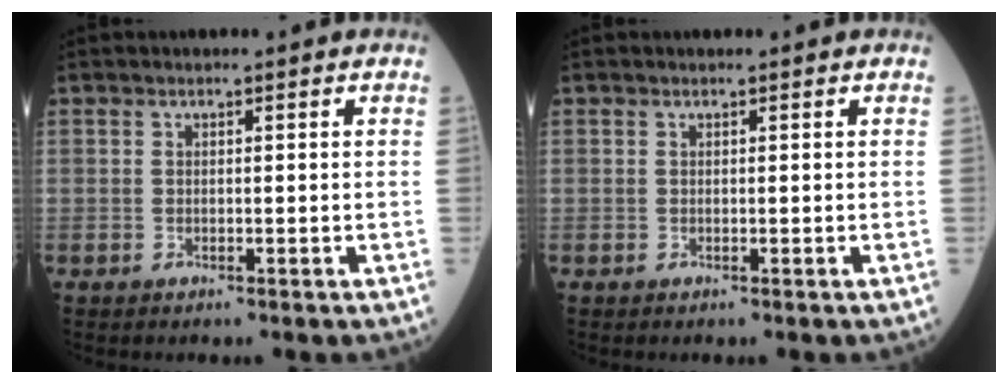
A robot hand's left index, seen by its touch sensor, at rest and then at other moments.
{"total": 0.0}